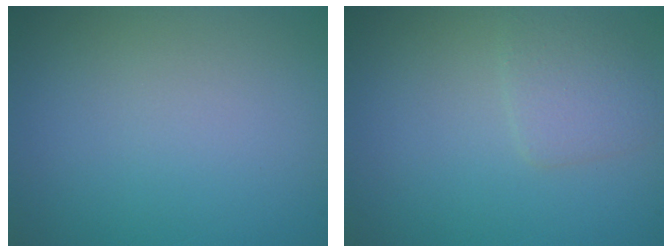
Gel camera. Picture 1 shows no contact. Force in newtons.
{"total": 1.9, "press": 1.9, "slide": 0.0}